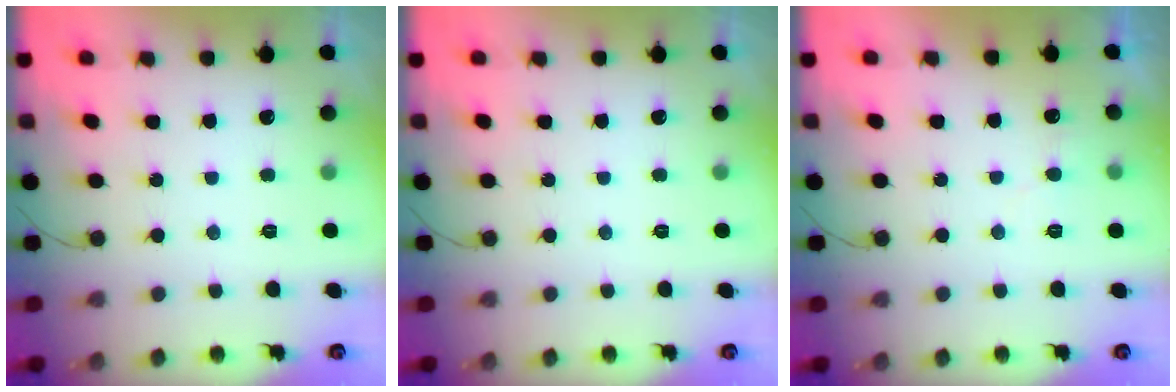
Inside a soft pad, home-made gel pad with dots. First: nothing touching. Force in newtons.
{"total": 0.0}
{"total": 5.4, "press": 5.3, "slide": 0.5}